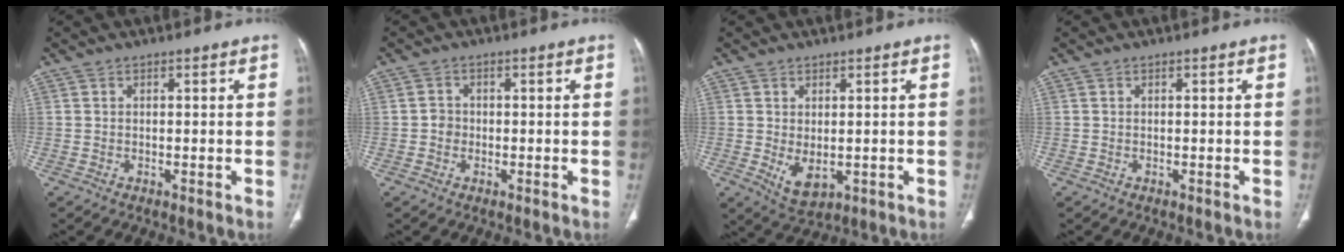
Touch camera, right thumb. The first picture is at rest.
{"total": 2.0, "force": [-0.4, 1.8, 0.7], "torque": [-0.002, 0.007, -0.009]}
{"total": 4.9, "force": [-0.6, 2.7, 4.0], "torque": [-0.064, -0.008, 0.008]}
{"total": 0.0}